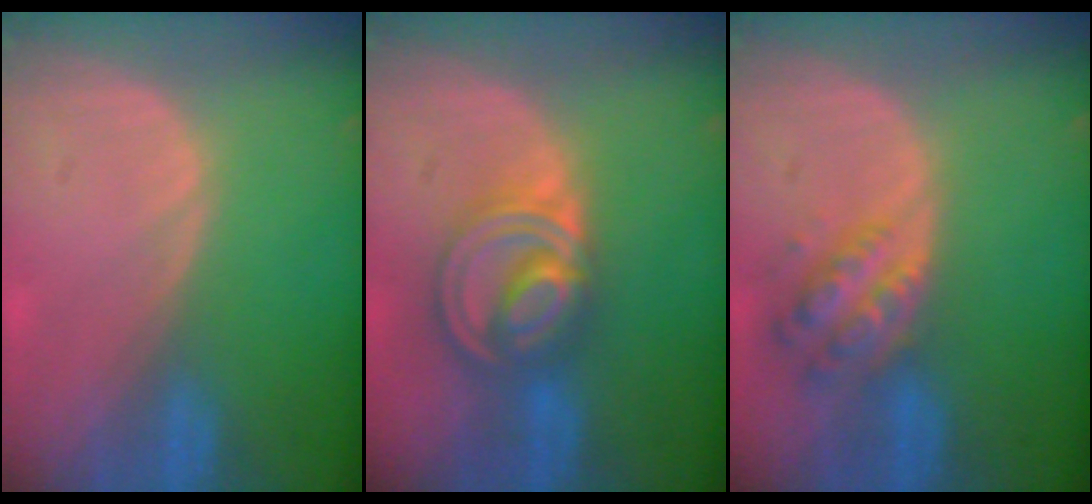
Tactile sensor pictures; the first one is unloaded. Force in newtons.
{"total": 8.6, "press": 7.2, "slide": 4.7}
{"total": 6.0, "press": 5.4, "slide": 2.6}